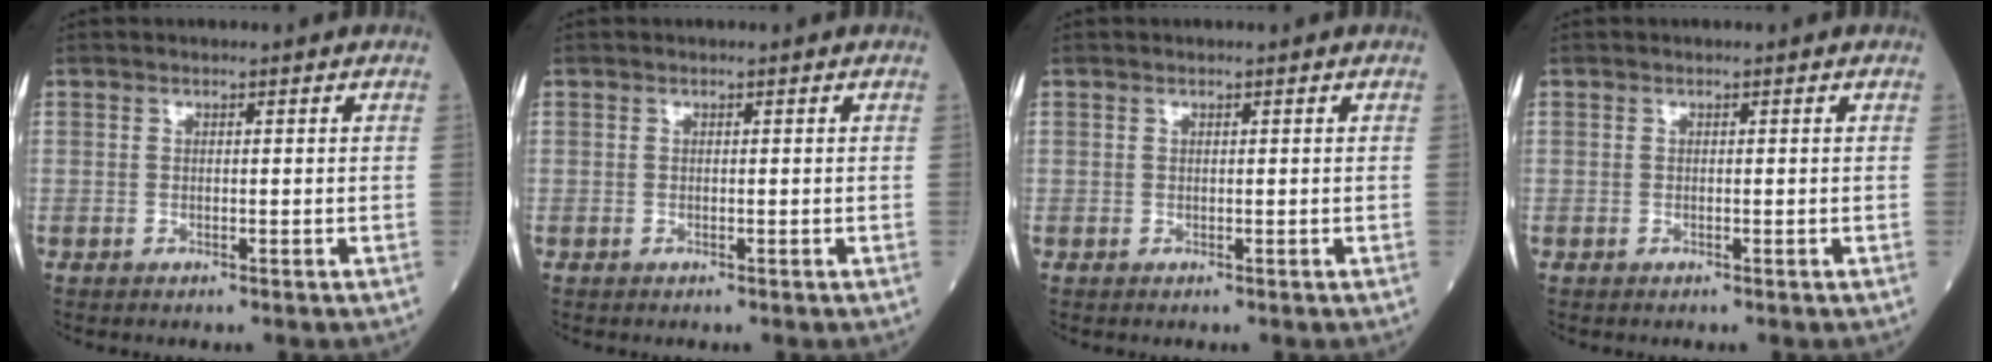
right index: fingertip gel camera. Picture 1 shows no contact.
{"total": 0.0}
{"total": 0.0}
{"total": 0.0}